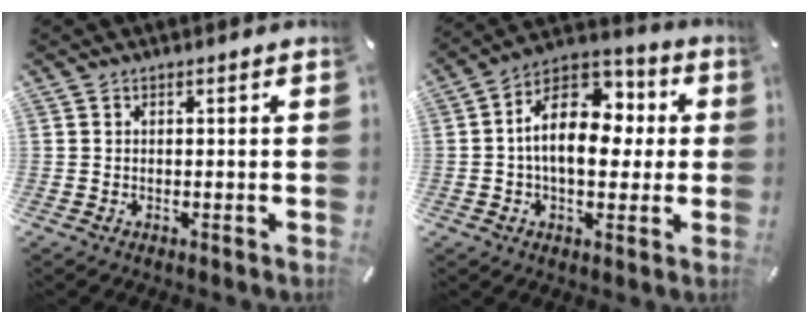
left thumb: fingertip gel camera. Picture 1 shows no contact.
{"total": 16.2, "force": [1.1, 10.5, 12.2], "torque": [-0.200, 0.003, 0.021]}